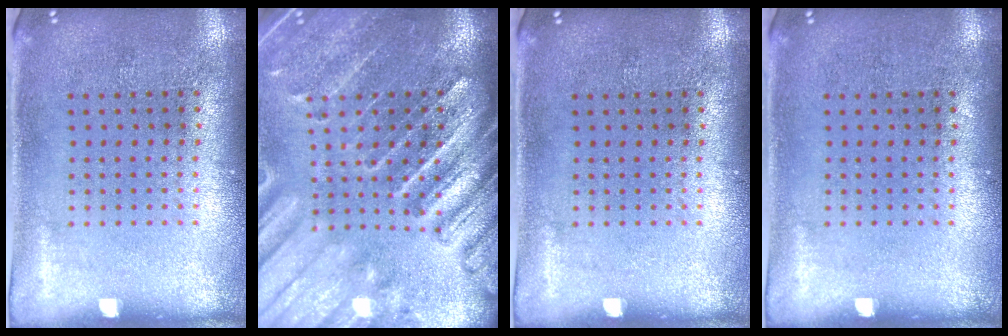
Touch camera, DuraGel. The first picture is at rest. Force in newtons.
{"total": 3.6, "press": 3.1, "slide": 1.8}
{"total": 0.0}
{"total": 0.0}